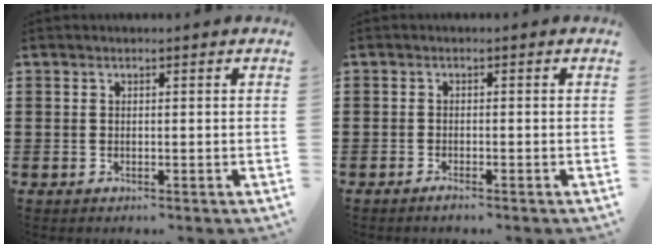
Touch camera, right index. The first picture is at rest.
{"total": 1.1, "force": [-1.0, 0.0, 0.3], "torque": [-0.009, -0.003, -0.019]}